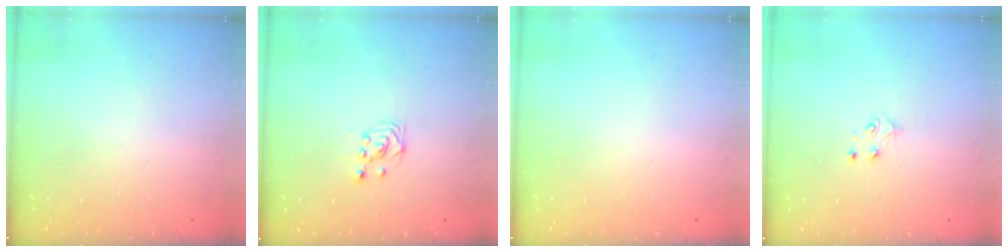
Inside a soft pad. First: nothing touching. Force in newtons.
{"total": 2.5, "press": 2.2, "slide": 1.2}
{"total": 0.0}
{"total": 4.0, "press": 3.9, "slide": 0.4}